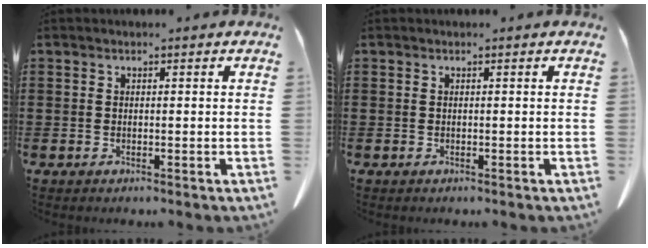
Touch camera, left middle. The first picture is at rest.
{"total": 0.0}